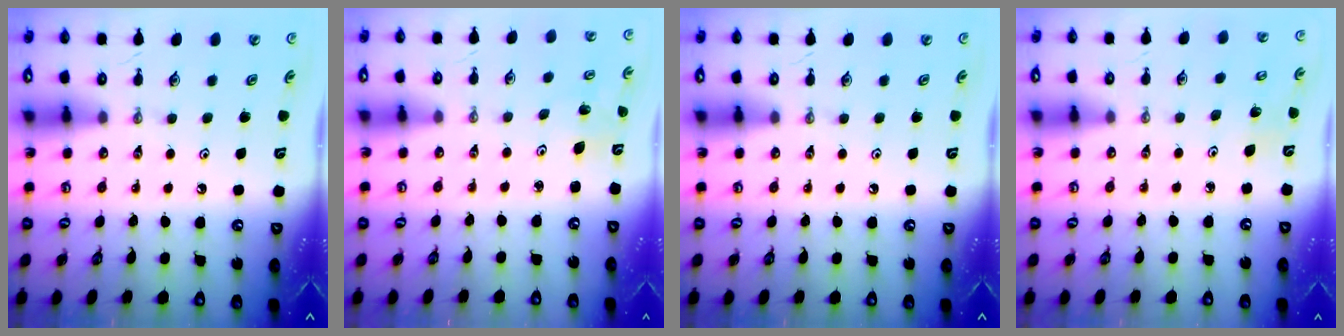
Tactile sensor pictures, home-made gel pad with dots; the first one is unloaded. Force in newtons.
{"total": 1.3, "press": 1.3, "slide": 0.1}
{"total": 0.0}
{"total": 2.8, "press": 2.7, "slide": 1.0}